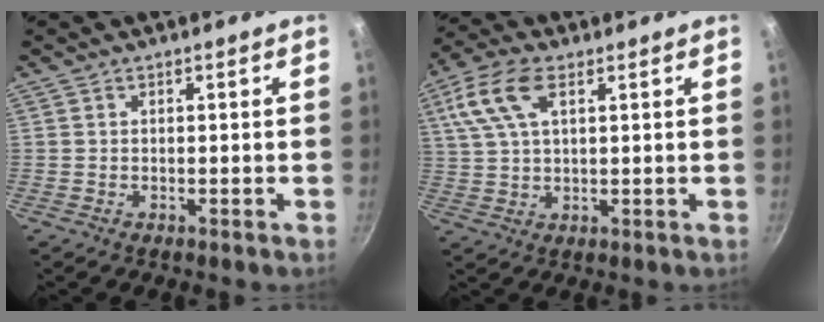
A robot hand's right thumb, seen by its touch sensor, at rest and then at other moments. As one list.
[{"total": 10.1, "force": [3.9, 5.0, 7.8], "torque": [-0.161, 0.014, 0.074]}]